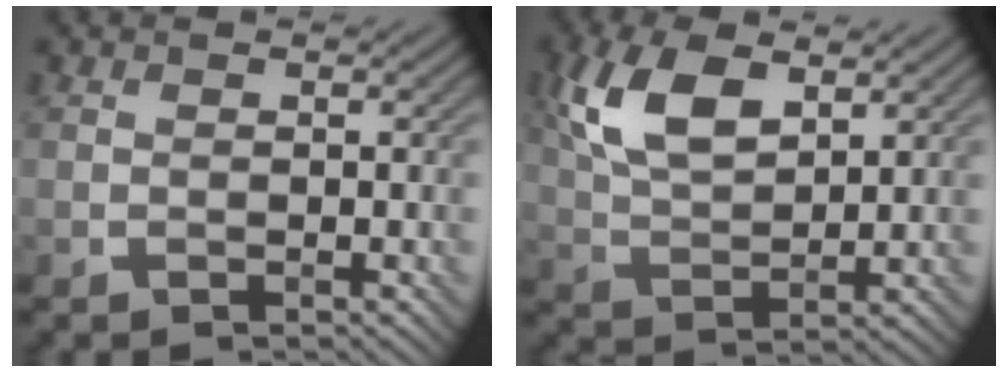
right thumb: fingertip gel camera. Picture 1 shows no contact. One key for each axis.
{"total": 8.2, "fx": 3.6, "fy": 3.8, "fz": 6.3, "tx": -0.148, "ty": 0.009, "tz": 0.071}